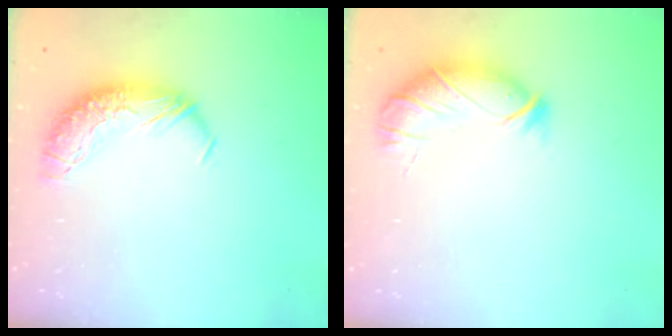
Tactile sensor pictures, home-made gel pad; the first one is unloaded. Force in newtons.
{"total": 3.6, "press": 3.5, "slide": 0.8}